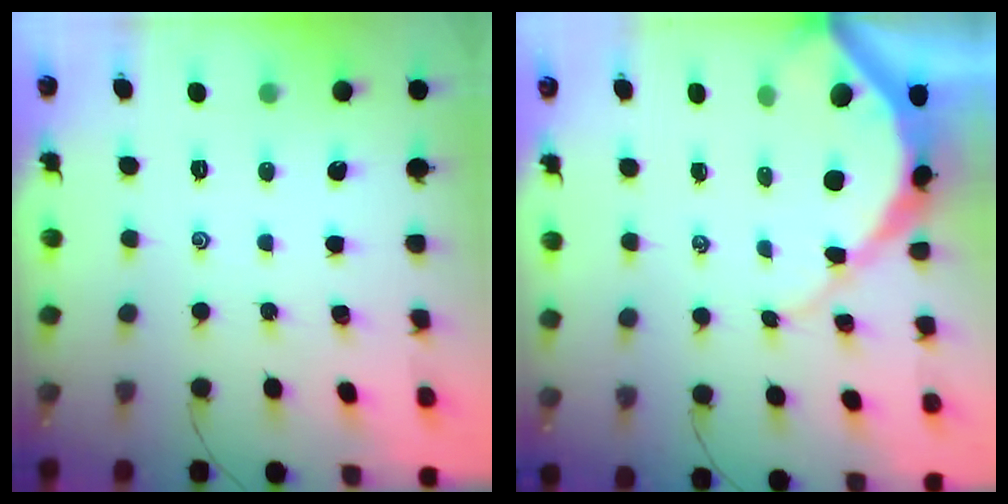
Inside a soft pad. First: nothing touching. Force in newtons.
{"total": 7.9, "press": 7.9, "slide": 0.8}